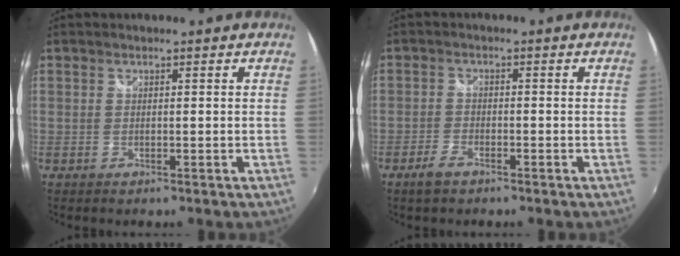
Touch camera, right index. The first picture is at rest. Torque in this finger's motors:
{"motor_torque": [0.04, -0.08, 0.20, 0.03]}